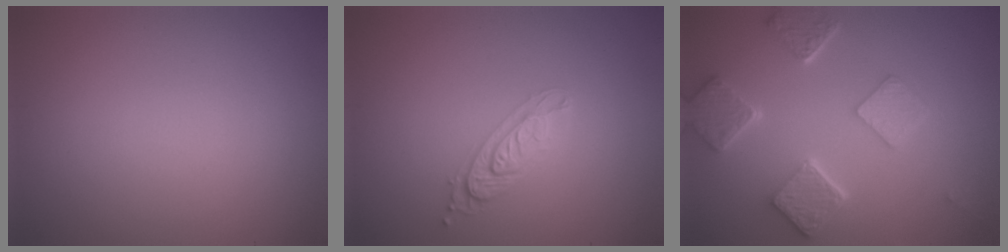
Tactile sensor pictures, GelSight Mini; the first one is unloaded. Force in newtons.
{"total": 2.1, "press": 2.1, "slide": 0.4}
{"total": 5.2, "press": 4.1, "slide": 3.2}